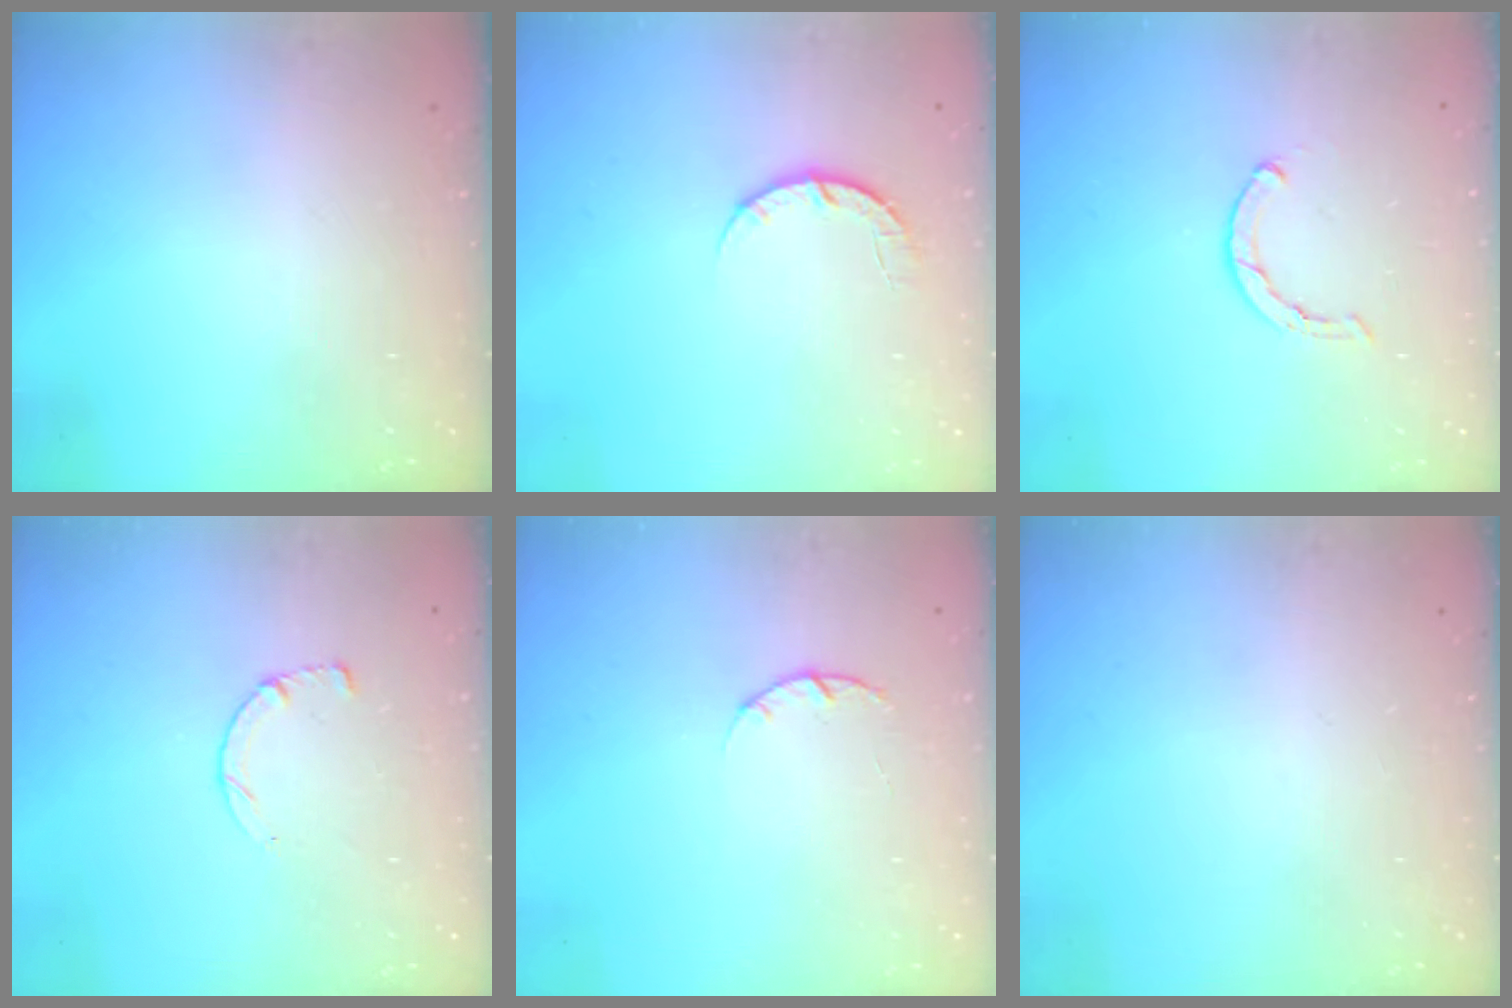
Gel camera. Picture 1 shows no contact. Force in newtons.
{"total": 5.1, "press": 5.1, "slide": 0.7}
{"total": 0.5, "press": 0.5, "slide": 0.2}
{"total": 2.5, "press": 2.5, "slide": 0.3}
{"total": 2.0, "press": 1.9, "slide": 0.4}
{"total": 0.0}